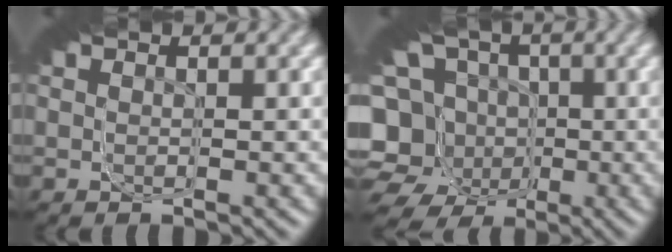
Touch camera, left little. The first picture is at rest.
{"total": 14.8, "force": [-3.7, 11.4, 8.7], "torque": [-0.122, -0.030, -0.066]}